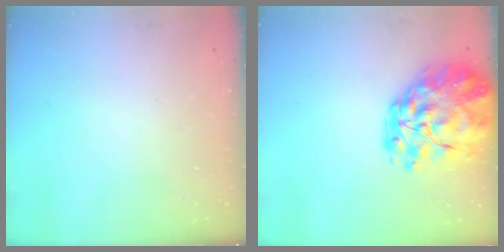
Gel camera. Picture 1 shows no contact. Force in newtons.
{"total": 18.7, "press": 17.7, "slide": 6.1}